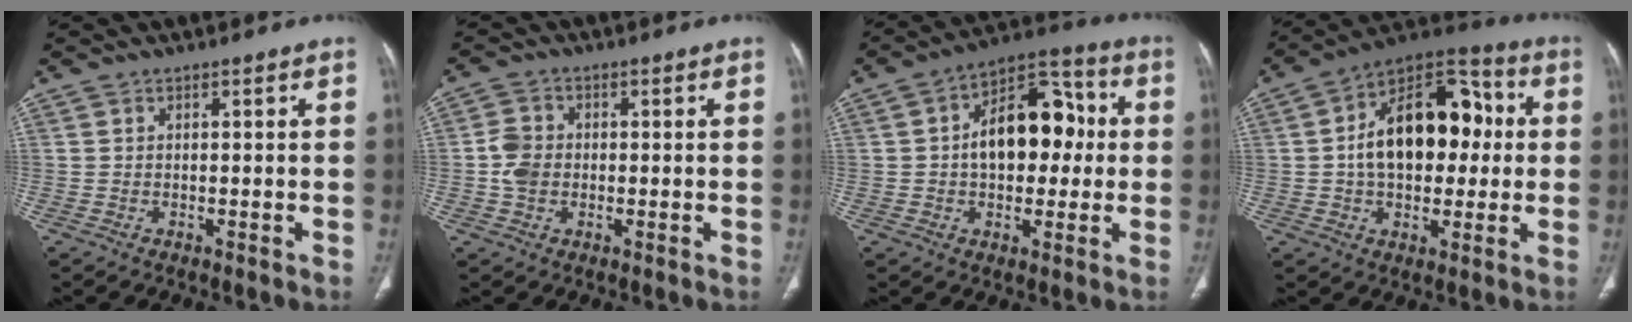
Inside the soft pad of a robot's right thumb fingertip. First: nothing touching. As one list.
[{"total": 4.6, "force": [-0.5, 3.7, 2.7], "torque": [-0.050, 0.007, -0.015]}, {"total": 15.7, "force": [1.0, 9.8, 12.2], "torque": [-0.141, 0.036, 0.006]}, {"total": 19.8, "force": [1.5, 12.2, 15.5], "torque": [-0.204, 0.036, 0.018]}]